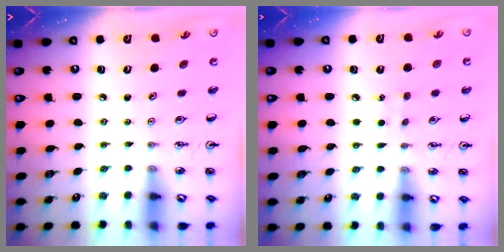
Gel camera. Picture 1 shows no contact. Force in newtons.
{"total": 4.9, "press": 4.9, "slide": 0.6}